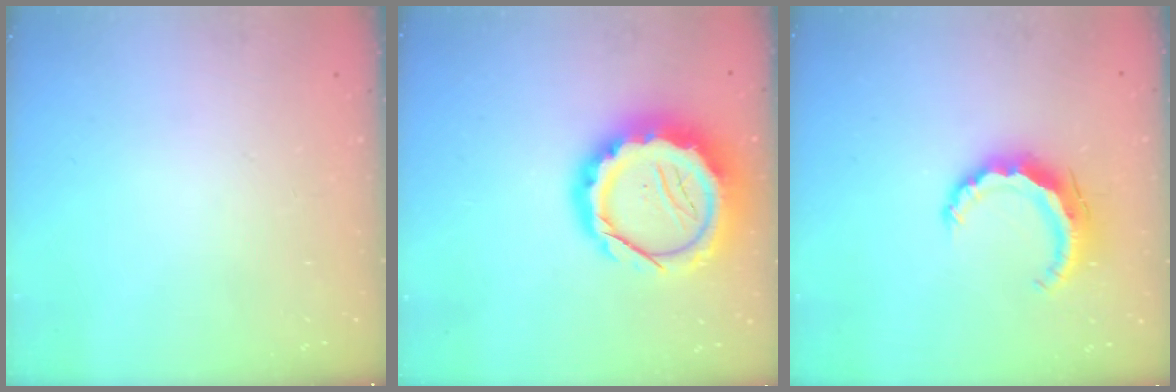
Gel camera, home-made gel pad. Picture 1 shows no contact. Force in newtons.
{"total": 18.8, "press": 18.4, "slide": 4.0}
{"total": 7.4, "press": 7.4, "slide": 0.3}